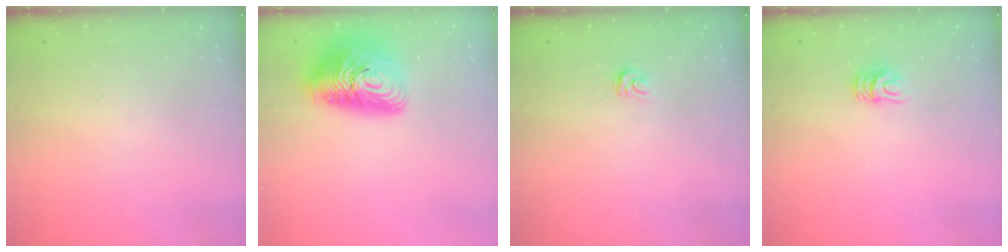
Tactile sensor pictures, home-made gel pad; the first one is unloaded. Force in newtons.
{"total": 18.5, "press": 18.5, "slide": 1.1}
{"total": 3.3, "press": 3.3, "slide": 0.2}
{"total": 6.9, "press": 6.9, "slide": 0.6}